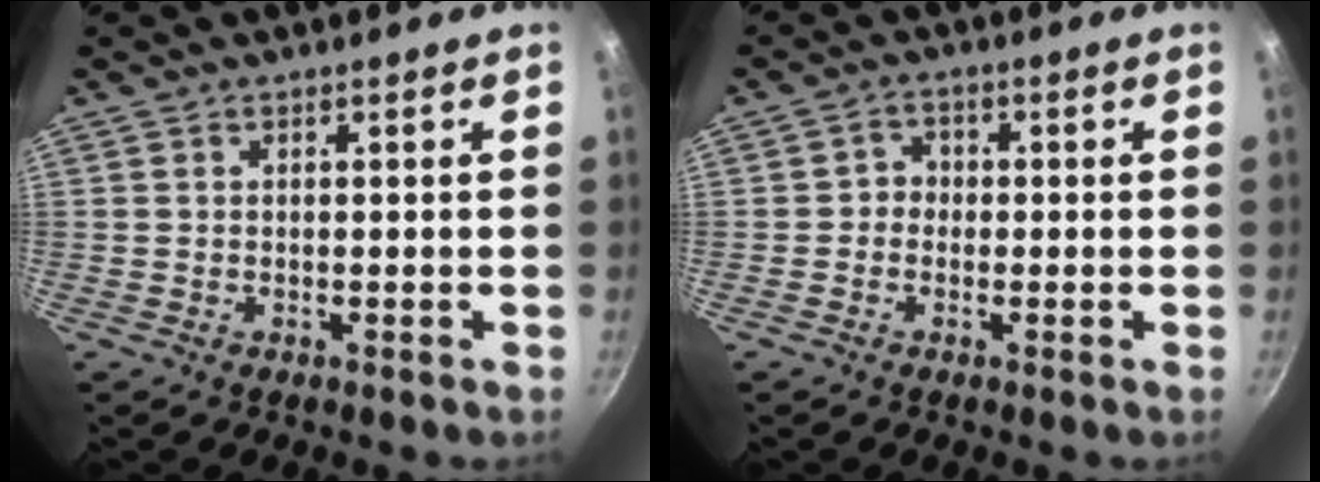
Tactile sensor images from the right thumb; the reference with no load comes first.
{"total": 2.7, "force": [-0.6, 2.4, 0.9], "torque": [0.007, 0.011, -0.016]}